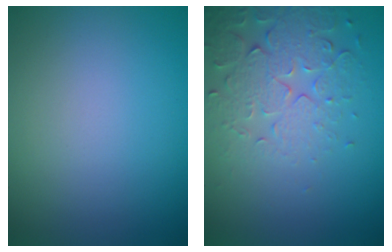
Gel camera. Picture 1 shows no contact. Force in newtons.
{"total": 5.0, "press": 3.7, "slide": 3.3}